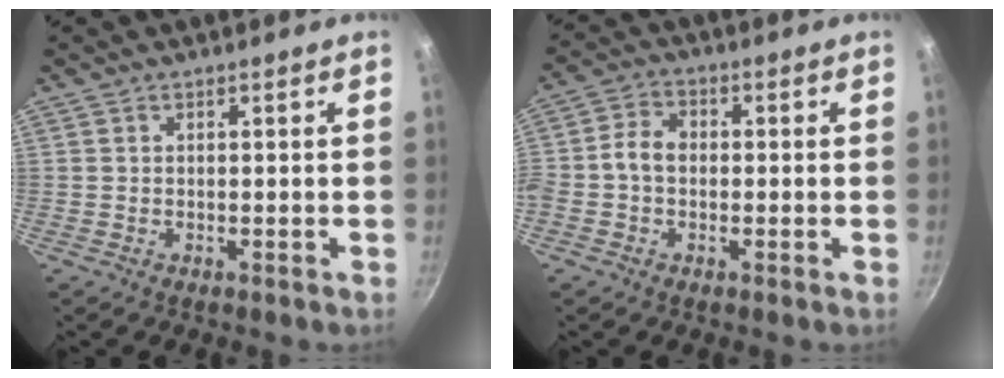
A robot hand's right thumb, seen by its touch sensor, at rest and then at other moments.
{"total": 5.0, "force": [-0.6, 3.9, 3.1], "torque": [-0.044, 0.016, -0.025]}